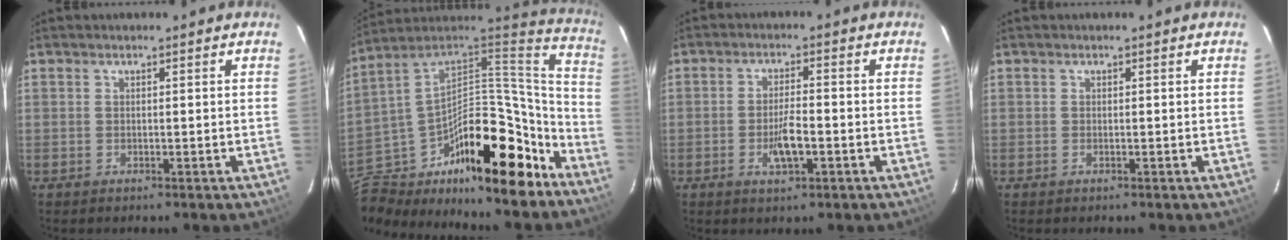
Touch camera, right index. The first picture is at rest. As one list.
[{"total": 29.5, "force": [-17.0, 15.3, 18.6], "torque": [-0.335, 0.045, -0.256]}, {"total": 5.0, "force": [-1.9, 1.4, 4.5], "torque": [-0.086, -0.003, -0.029]}, {"total": 0.0}]